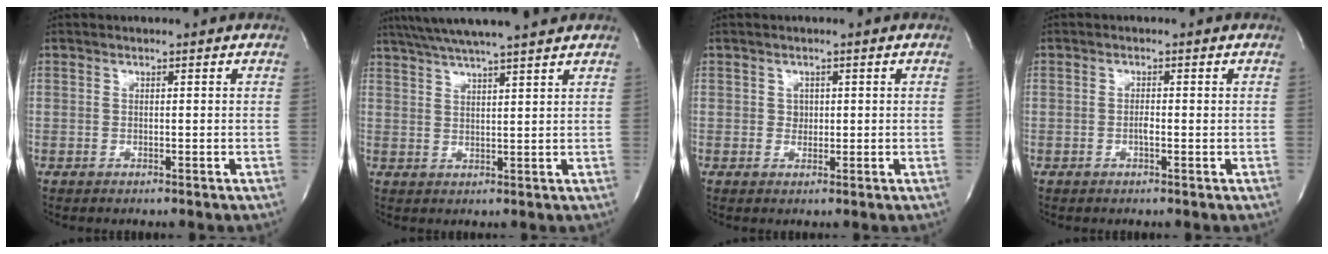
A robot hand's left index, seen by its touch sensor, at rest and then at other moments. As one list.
[{"total": 12.2, "force": [10.4, -0.4, 6.3], "torque": [-0.113, 0.020, 0.150]}, {"total": 1.2, "force": [-0.1, 1.1, 0.5], "torque": [-0.007, -0.003, -0.002]}, {"total": 1.2, "force": [-0.6, 0.2, 1.0], "torque": [-0.018, -0.002, -0.011]}]